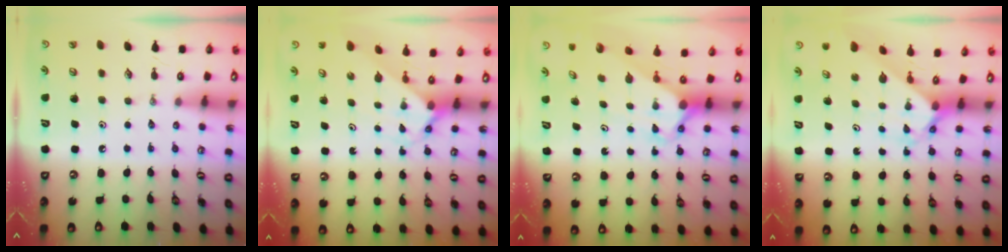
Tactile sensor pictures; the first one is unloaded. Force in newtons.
{"total": 2.3, "press": 2.3, "slide": 0.2}
{"total": 2.9, "press": 2.9, "slide": 0.3}
{"total": 2.3, "press": 2.3, "slide": 0.2}